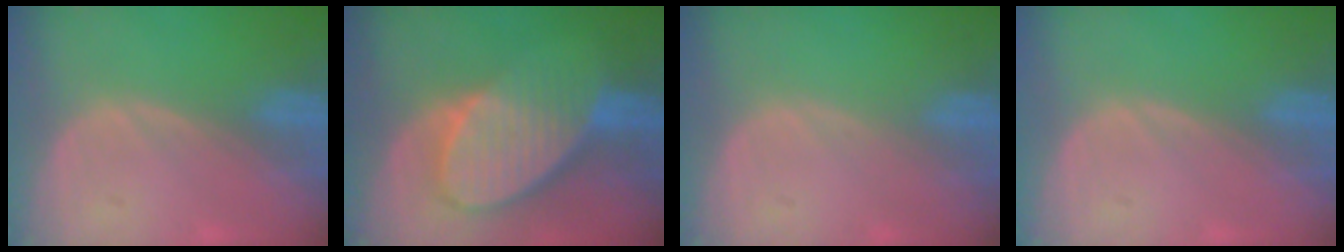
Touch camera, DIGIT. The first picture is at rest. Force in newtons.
{"total": 9.7, "press": 8.6, "slide": 4.6}
{"total": 0.0}
{"total": 0.0}